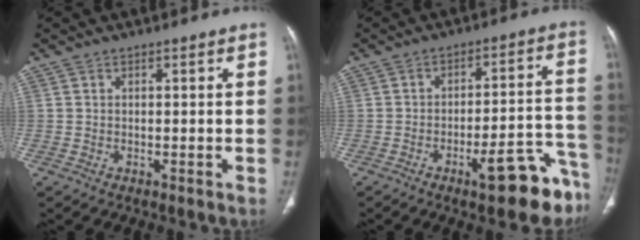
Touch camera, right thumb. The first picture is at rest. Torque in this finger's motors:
{"motor_torque": [1.92, 1.00, 0.76, -0.97, 0.25]}